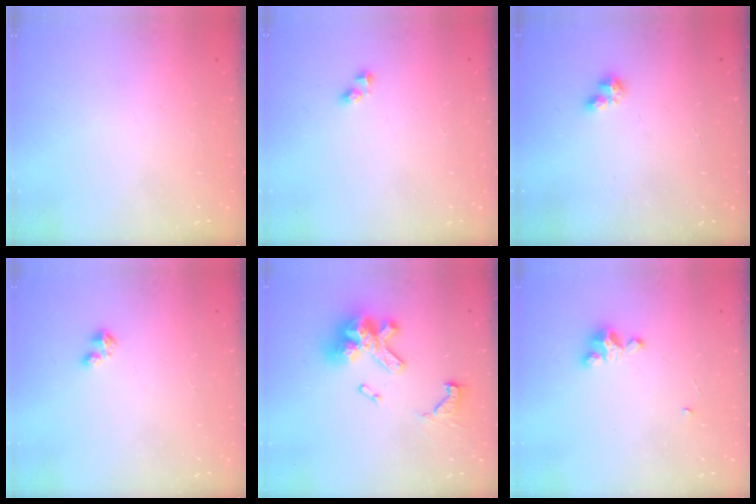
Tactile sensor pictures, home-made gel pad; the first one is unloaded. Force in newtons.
{"total": 2.5, "press": 2.5, "slide": 0.2}
{"total": 1.0, "press": 1.0, "slide": 0.1}
{"total": 2.7, "press": 2.7, "slide": 0.4}
{"total": 15.0, "press": 15.0, "slide": 0.8}
{"total": 3.4, "press": 3.4, "slide": 0.4}